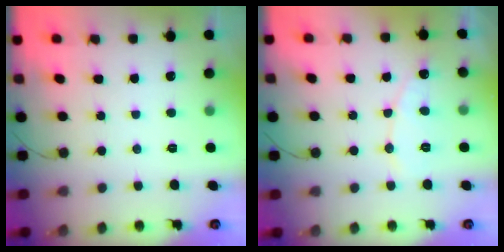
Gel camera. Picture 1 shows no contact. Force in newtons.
{"total": 6.6, "press": 6.6, "slide": 0.5}